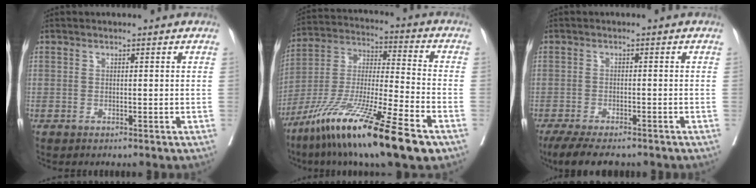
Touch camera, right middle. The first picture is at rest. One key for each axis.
{"total": 21.2, "fx": -13.1, "fy": 1.4, "fz": 16.7, "tx": -0.309, "ty": -0.050, "tz": -0.234}
{"total": 9.2, "fx": -7.5, "fy": 2.4, "fz": 4.7, "tx": -0.067, "ty": -0.011, "tz": -0.116}